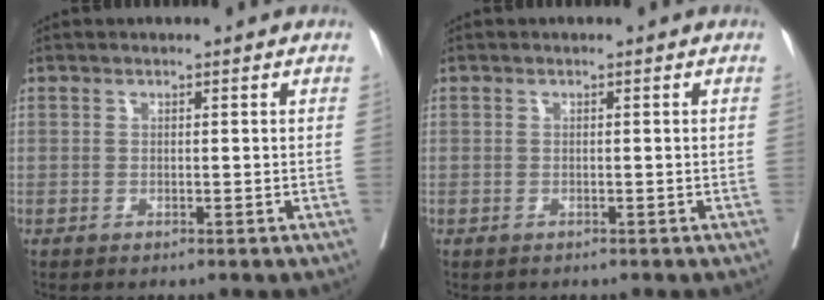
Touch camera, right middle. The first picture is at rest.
{"total": 0.0}